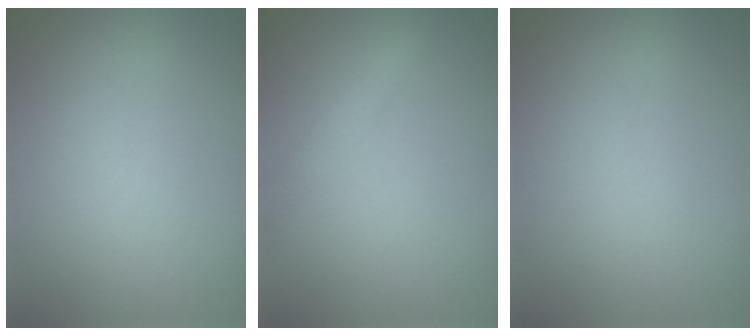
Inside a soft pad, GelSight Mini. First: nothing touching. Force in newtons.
{"total": 1.9, "press": 1.9, "slide": 0.0}
{"total": 0.0}